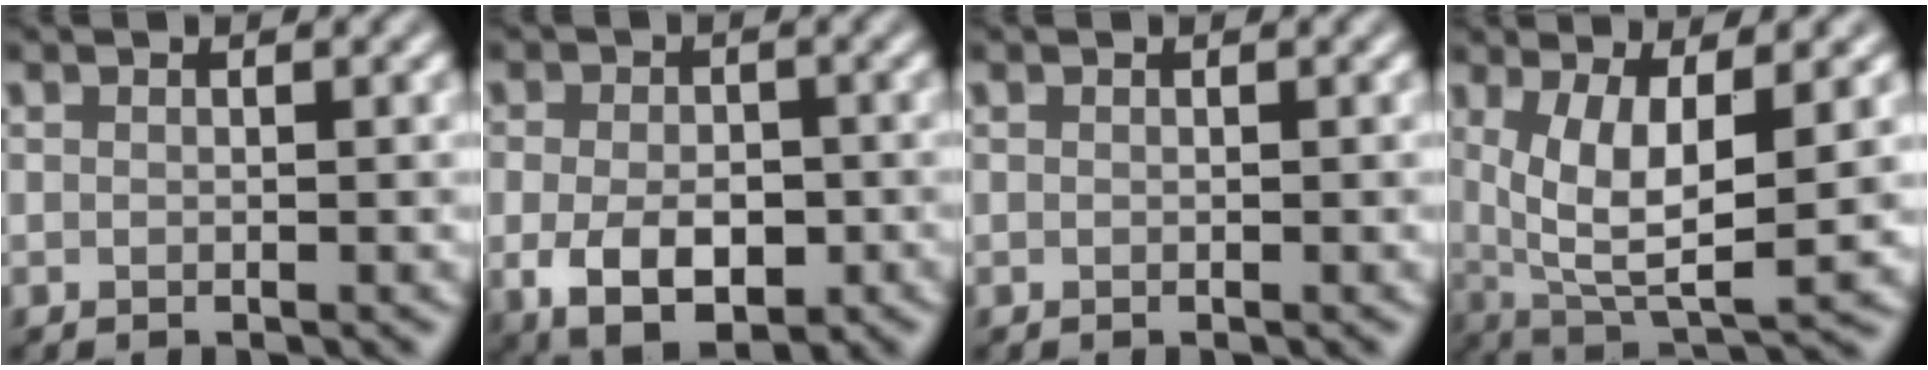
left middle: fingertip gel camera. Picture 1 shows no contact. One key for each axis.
{"total": 6.2, "fx": -1.5, "fy": 3.9, "fz": 4.6, "tx": -0.083, "ty": -0.014, "tz": -0.023}
{"total": 0.0}
{"total": 7.7, "fx": 1.4, "fy": 2.4, "fz": 7.1, "tx": -0.138, "ty": -0.013, "tz": 0.032}